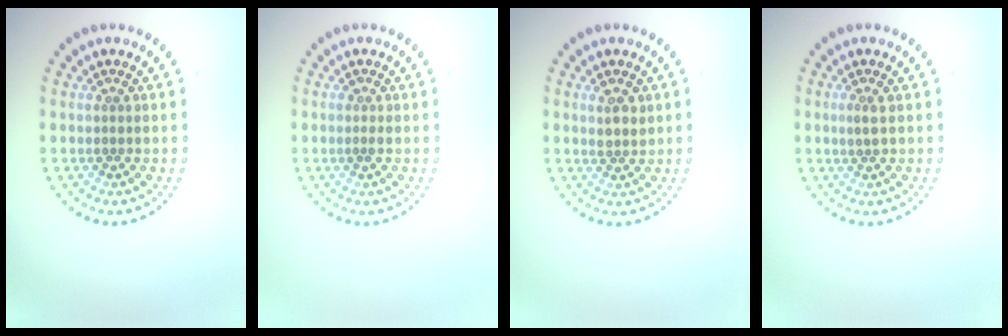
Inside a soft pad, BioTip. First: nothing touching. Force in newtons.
{"total": 0.6, "press": 0.6, "slide": 0.2}
{"total": 1.8, "press": 1.8, "slide": 0.5}
{"total": 1.2, "press": 1.1, "slide": 0.5}